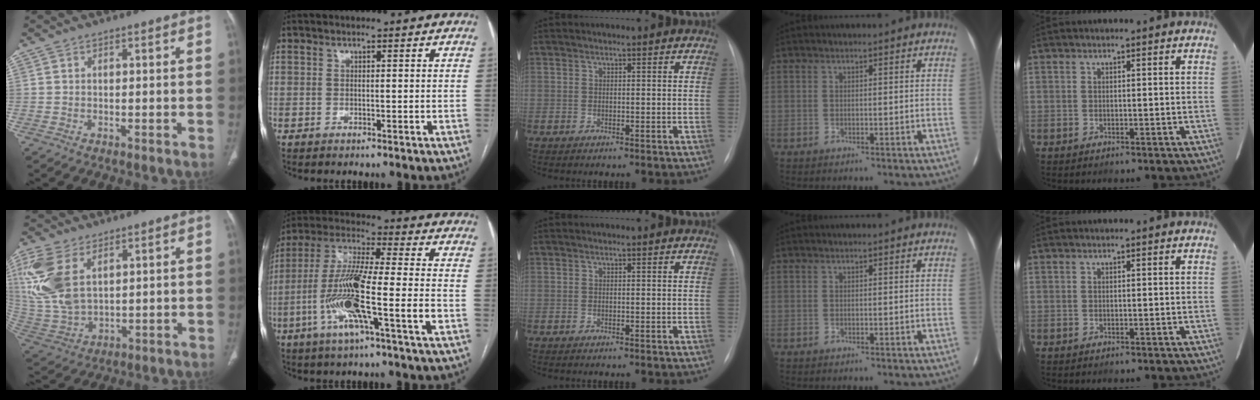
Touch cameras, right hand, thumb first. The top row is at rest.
{"thumb": {"total": 15.4, "force": [5.9, 8.8, 11.2], "torque": [-0.259, -0.014, 0.131]}, "index": {"total": 14.6, "force": [-4.6, 0.4, 13.8], "torque": [-0.276, -0.003, -0.092]}}